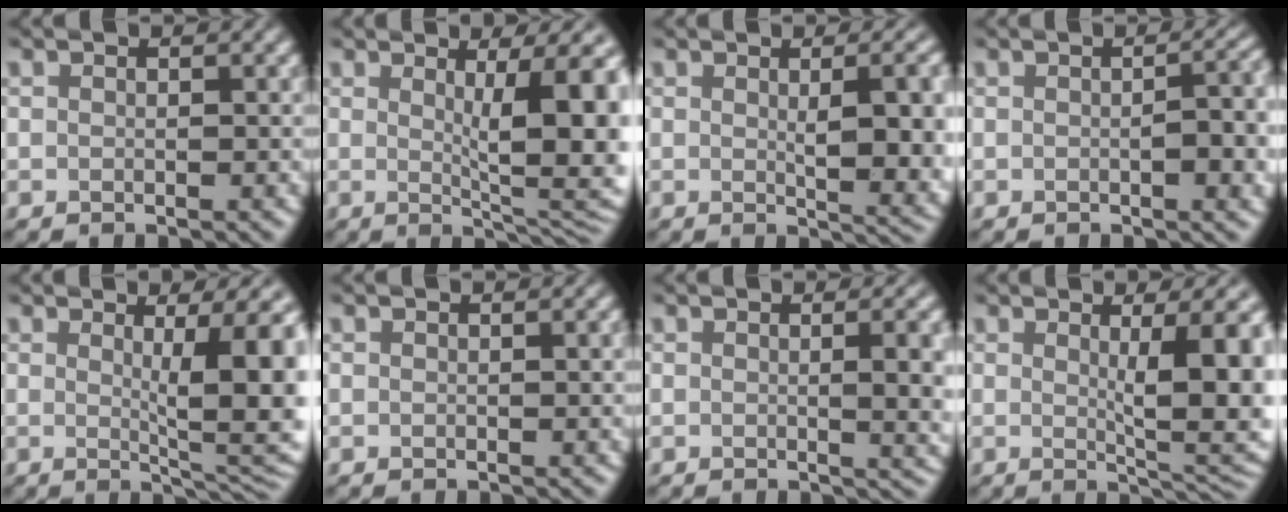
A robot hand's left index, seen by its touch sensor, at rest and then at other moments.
{"total": 8.7, "force": [1.6, 2.1, 8.3], "torque": [-0.102, -0.009, 0.026]}
{"total": 8.4, "force": [0.6, 2.9, 7.8], "torque": [-0.078, 0.000, 0.014]}
{"total": 4.6, "force": [-0.2, 1.5, 4.4], "torque": [-0.045, 0.003, 0.001]}
{"total": 8.7, "force": [1.3, 2.1, 8.3], "torque": [-0.099, -0.007, 0.021]}
{"total": 0.8, "force": [0.1, 0.2, 0.7], "torque": [-0.007, 0.003, 0.000]}
{"total": 5.5, "force": [0.3, 1.9, 5.2], "torque": [-0.044, 0.002, 0.006]}
{"total": 7.9, "force": [1.1, 2.1, 7.5], "torque": [-0.091, -0.009, 0.021]}